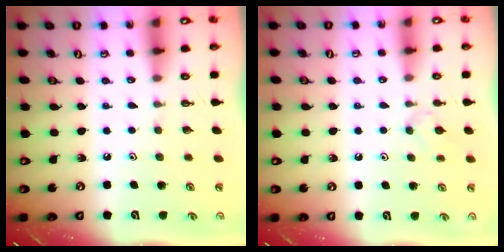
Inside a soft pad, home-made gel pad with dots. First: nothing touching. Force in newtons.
{"total": 3.0, "press": 3.0, "slide": 0.7}